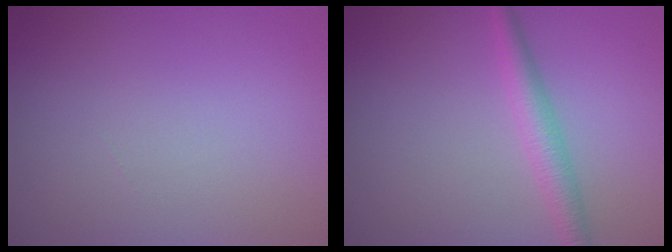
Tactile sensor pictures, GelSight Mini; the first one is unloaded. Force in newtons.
{"total": 2.6, "press": 2.6, "slide": 0.1}